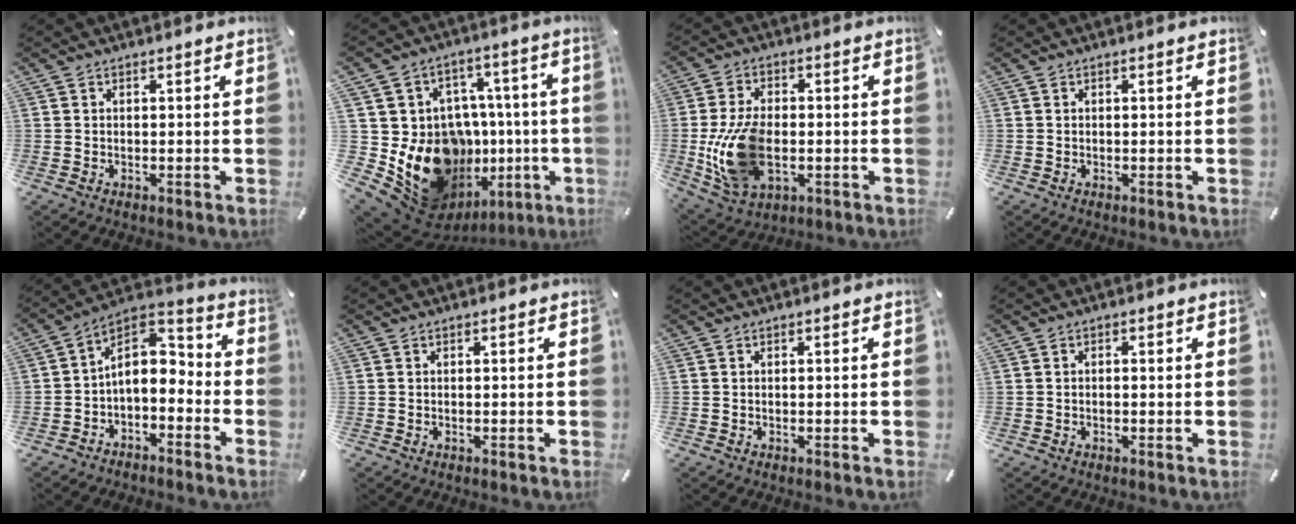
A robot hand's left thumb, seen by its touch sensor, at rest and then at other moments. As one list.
[{"total": 21.0, "force": [-6.3, 15.7, 12.5], "torque": [-0.207, 0.003, -0.063]}, {"total": 15.1, "force": [-2.6, 9.6, 11.4], "torque": [-0.245, -0.003, -0.046]}, {"total": 0.0}, {"total": 9.3, "force": [-0.3, 7.0, 6.1], "torque": [-0.093, -0.002, -0.003]}, {"total": 0.0}, {"total": 0.0}, {"total": 0.7, "force": [-0.2, 0.3, 0.6], "torque": [-0.011, 0.000, -0.004]}]